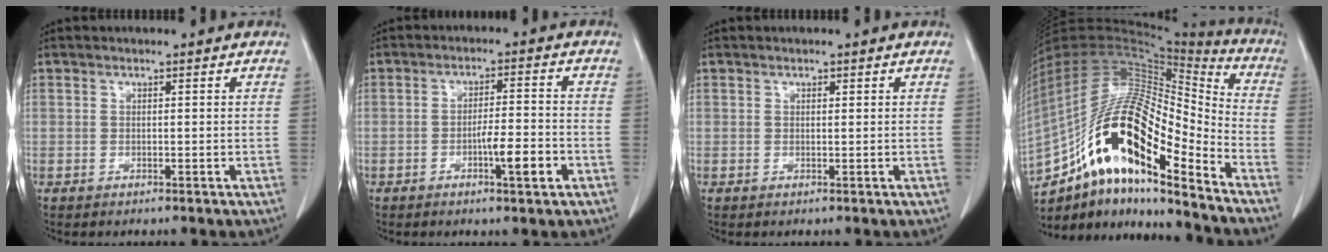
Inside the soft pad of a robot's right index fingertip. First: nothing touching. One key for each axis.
{"total": 5.8, "fx": -2.4, "fy": 0.5, "fz": 5.2, "tx": -0.081, "ty": -0.001, "tz": -0.037}
{"total": 0.0}
{"total": 23.8, "fx": -13.2, "fy": 5.6, "fz": 18.9, "tx": -0.372, "ty": 0.008, "tz": -0.234}